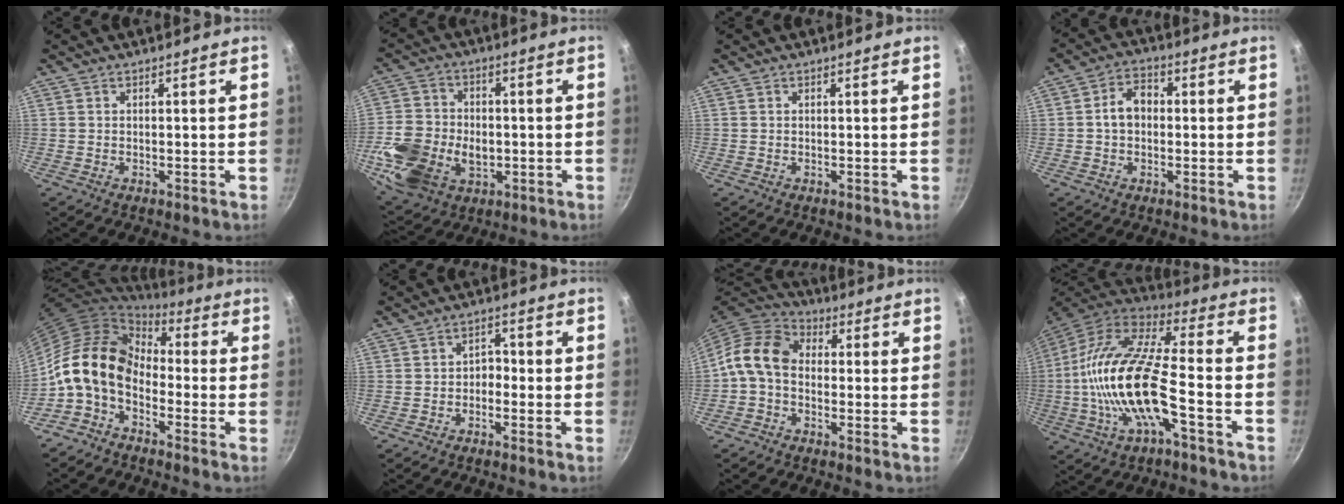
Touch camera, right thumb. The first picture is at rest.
{"total": 17.6, "force": [-3.5, 12.8, 11.5], "torque": [-0.219, 0.014, -0.056]}
{"total": 0.0}
{"total": 6.0, "force": [0.0, 4.5, 4.0], "torque": [-0.047, 0.021, -0.010]}
{"total": 11.8, "force": [-1.7, 8.1, 8.4], "torque": [-0.131, 0.034, -0.051]}
{"total": 2.7, "force": [-1.3, 2.0, 1.4], "torque": [-0.005, 0.019, -0.026]}
{"total": 9.4, "force": [-0.7, 7.0, 6.2], "torque": [-0.102, 0.033, -0.036]}
{"total": 21.5, "force": [-5.1, 7.8, 19.4], "torque": [-0.377, 0.035, -0.112]}